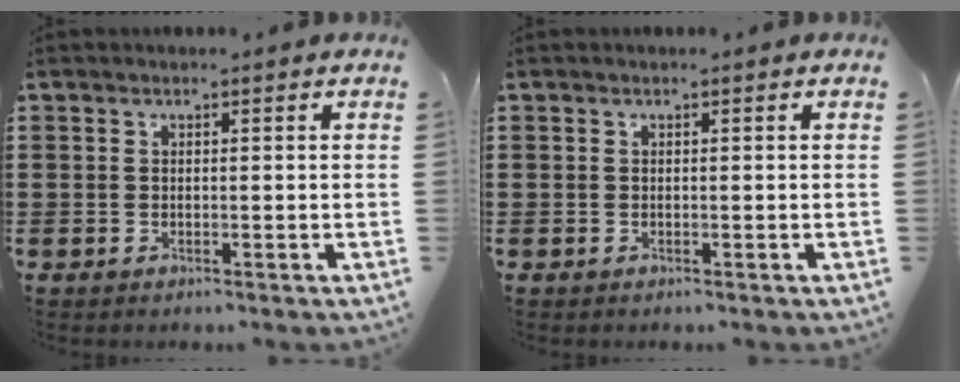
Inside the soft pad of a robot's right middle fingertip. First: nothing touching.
{"total": 0.0}